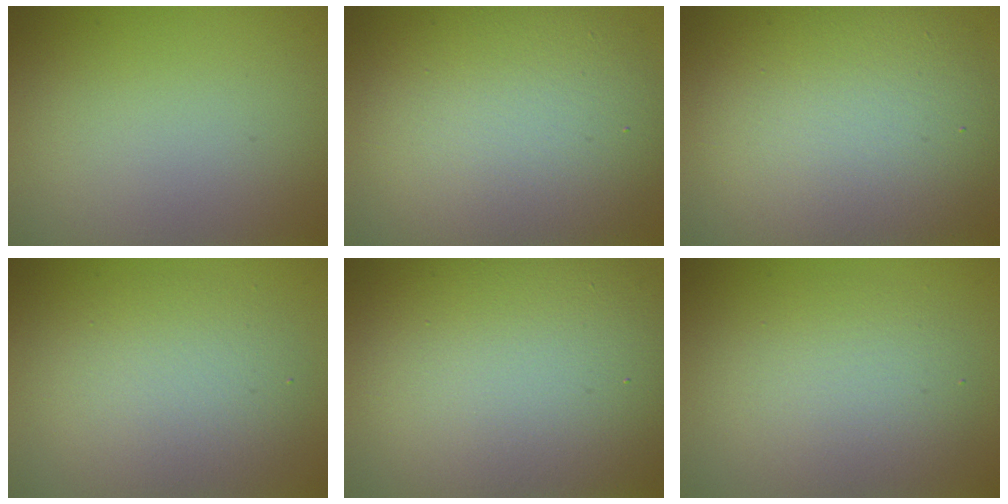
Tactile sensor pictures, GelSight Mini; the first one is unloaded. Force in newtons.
{"total": 9.9, "press": 9.9, "slide": 0.5}
{"total": 9.9, "press": 9.9, "slide": 0.5}
{"total": 4.4, "press": 4.4, "slide": 0.3}
{"total": 14.5, "press": 14.5, "slide": 0.7}
{"total": 3.9, "press": 3.9, "slide": 0.0}